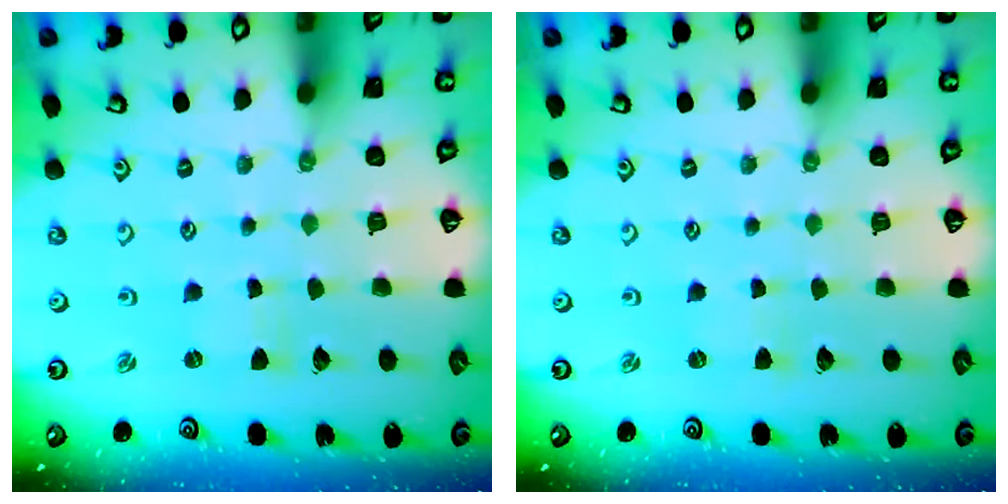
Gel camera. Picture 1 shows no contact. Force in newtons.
{"total": 0.7, "press": 0.7, "slide": 0.3}